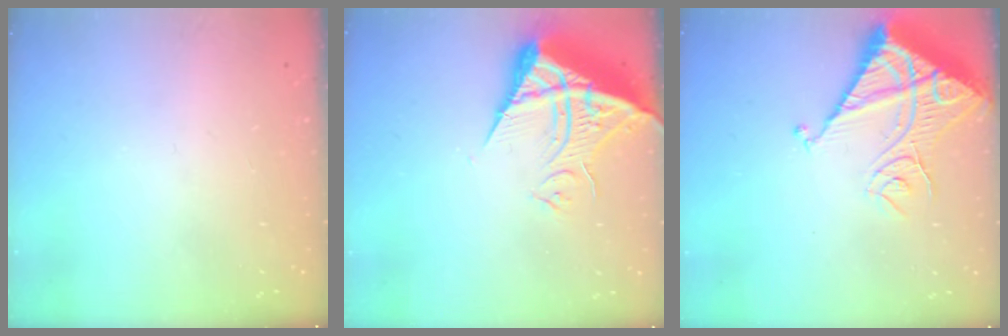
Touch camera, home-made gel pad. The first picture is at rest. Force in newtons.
{"total": 11.0, "press": 10.9, "slide": 1.2}
{"total": 15.5, "press": 15.4, "slide": 1.6}